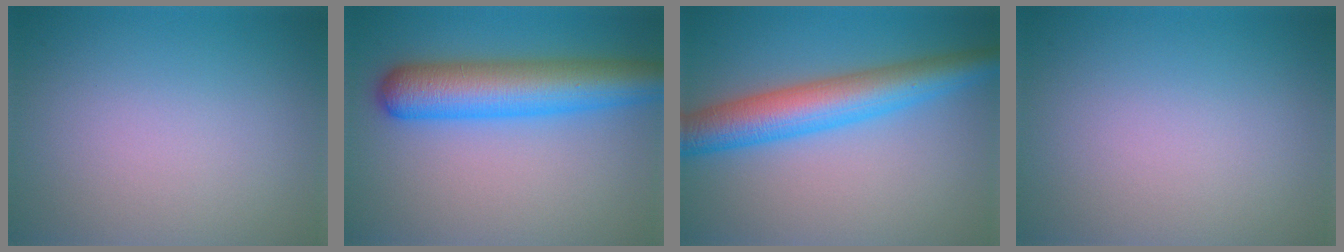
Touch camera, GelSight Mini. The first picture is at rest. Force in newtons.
{"total": 7.9, "press": 7.9, "slide": 0.3}
{"total": 7.0, "press": 6.9, "slide": 0.1}
{"total": 0.0}